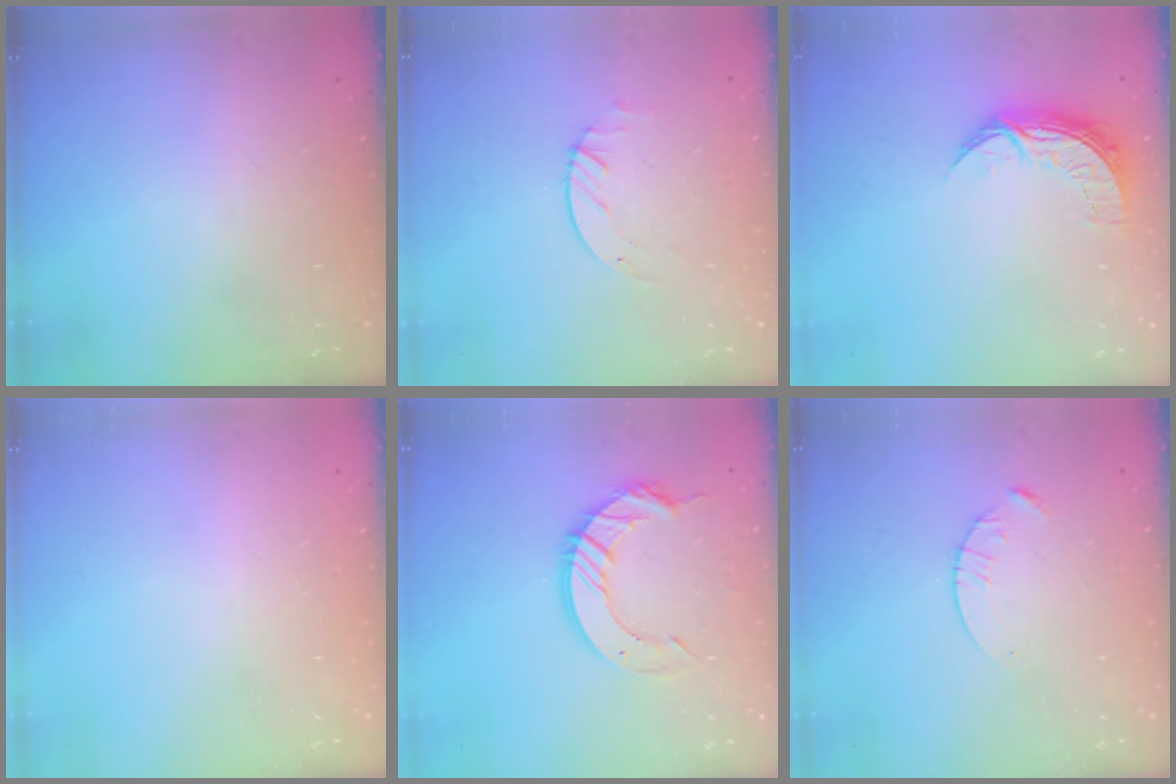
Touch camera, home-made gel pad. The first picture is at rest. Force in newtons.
{"total": 1.7, "press": 1.7, "slide": 0.2}
{"total": 7.5, "press": 7.5, "slide": 0.5}
{"total": 0.0}
{"total": 12.2, "press": 12.1, "slide": 1.1}
{"total": 4.3, "press": 4.2, "slide": 0.5}